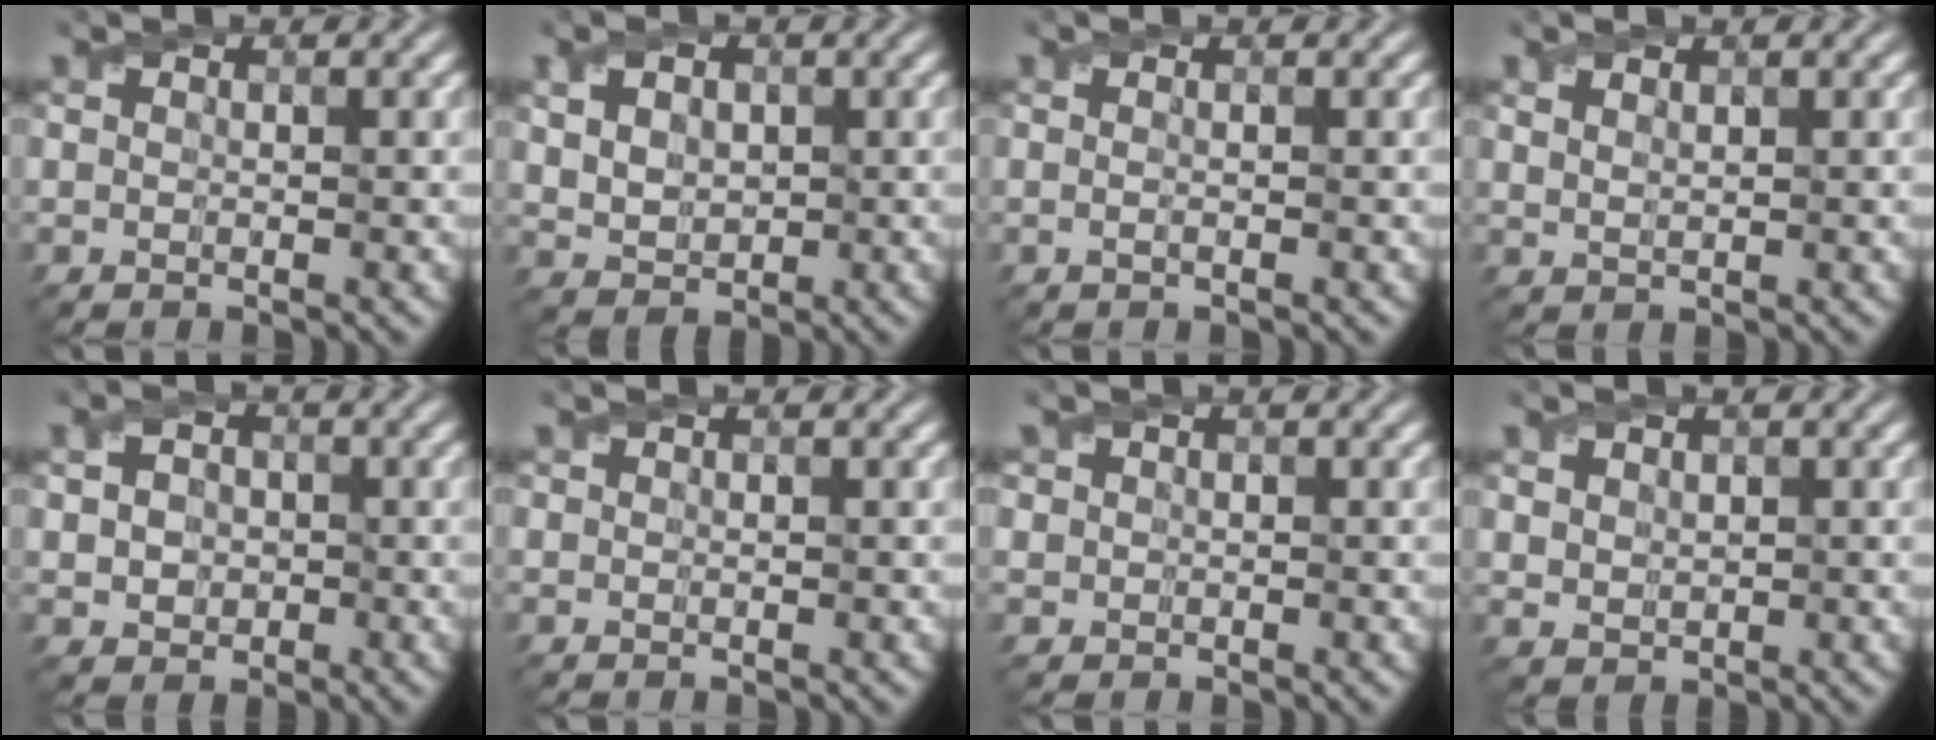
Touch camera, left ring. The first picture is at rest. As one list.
[{"total": 3.9, "force": [1.2, 2.9, 2.3], "torque": [-0.052, 0.006, 0.024]}, {"total": 0.8, "force": [0.0, 0.2, 0.8], "torque": [-0.014, -0.008, -0.004]}, {"total": 1.1, "force": [0.9, 0.4, 0.6], "torque": [-0.016, -0.003, 0.021]}, {"total": 4.3, "force": [0.4, 3.6, 2.3], "torque": [-0.032, 0.018, -0.010]}, {"total": 0.0}, {"total": 1.1, "force": [0.2, 1.0, 0.1], "torque": [0.005, -0.004, 0.003]}, {"total": 1.8, "force": [0.9, 1.4, 0.6], "torque": [-0.020, -0.004, 0.026]}]